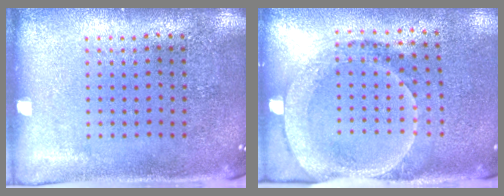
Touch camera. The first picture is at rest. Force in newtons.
{"total": 1.7, "press": 1.6, "slide": 0.7}